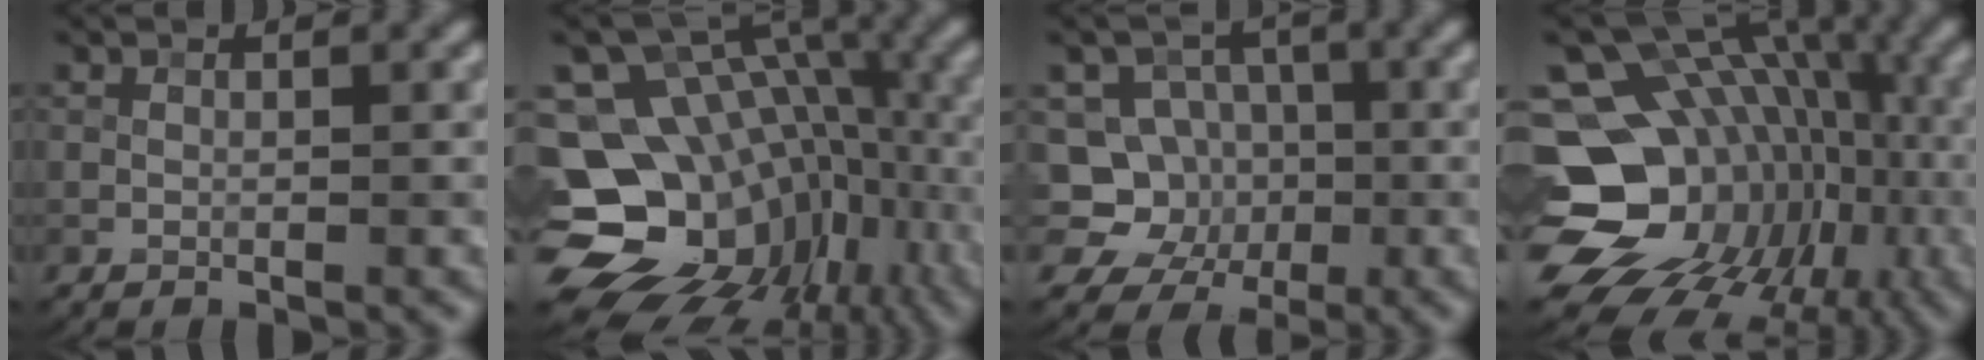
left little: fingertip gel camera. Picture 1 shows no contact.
{"total": 17.6, "force": [-5.2, 13.6, 10.0], "torque": [-0.179, 0.003, -0.054]}
{"total": 7.2, "force": [-1.1, 6.8, 2.1], "torque": [-0.025, 0.019, -0.050]}
{"total": 19.8, "force": [-3.9, 15.8, 11.3], "torque": [-0.172, -0.007, -0.053]}